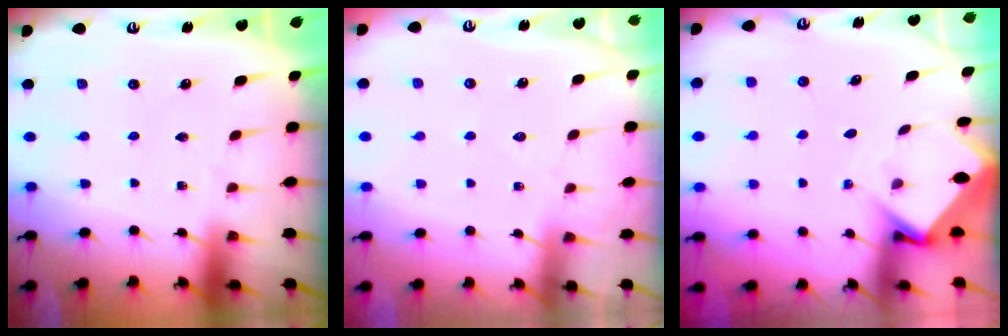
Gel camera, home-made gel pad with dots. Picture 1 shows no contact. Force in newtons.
{"total": 4.9, "press": 4.9, "slide": 0.6}
{"total": 3.3, "press": 3.3, "slide": 0.2}